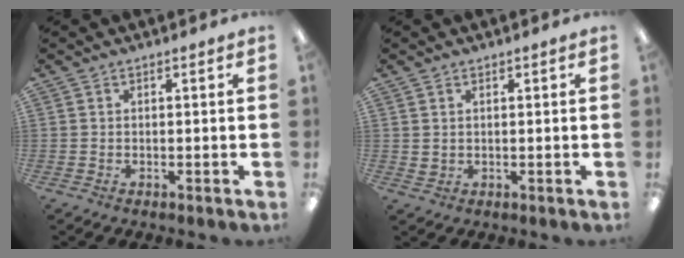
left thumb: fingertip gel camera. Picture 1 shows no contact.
{"total": 1.3, "force": [1.0, 0.9, 0.3], "torque": [-0.007, 0.002, 0.018]}